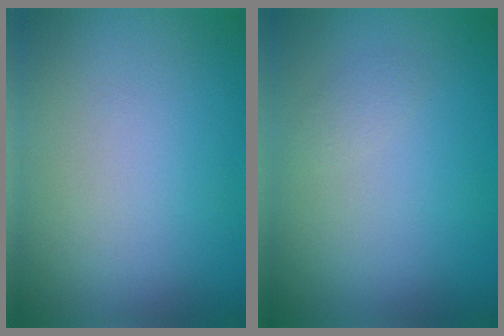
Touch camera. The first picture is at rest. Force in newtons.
{"total": 0.7, "press": 0.7, "slide": 0.0}